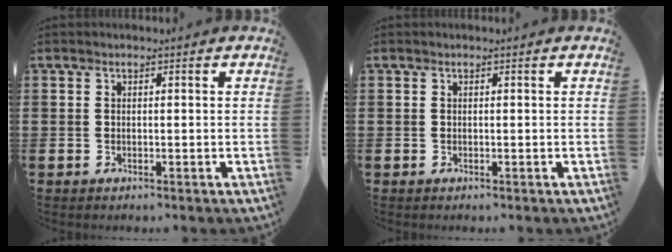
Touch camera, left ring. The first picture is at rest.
{"total": 0.0}